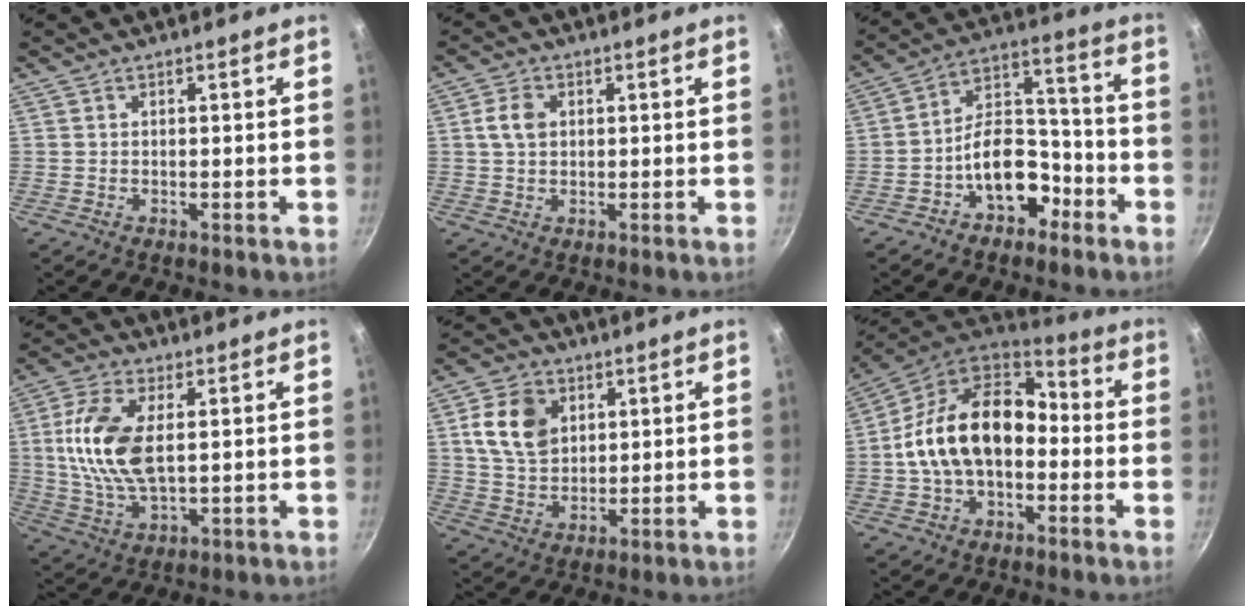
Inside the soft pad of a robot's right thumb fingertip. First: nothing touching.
{"total": 4.5, "force": [0.9, 3.3, 2.9], "torque": [-0.045, 0.005, 0.012]}
{"total": 12.6, "force": [-5.8, 8.0, 7.9], "torque": [-0.081, 0.080, -0.095]}
{"total": 13.4, "force": [2.0, 6.8, 11.4], "torque": [-0.227, 0.002, 0.038]}
{"total": 10.8, "force": [3.3, 8.0, 6.5], "torque": [-0.094, -0.007, 0.062]}
{"total": 18.7, "force": [-1.6, 12.5, 13.9], "torque": [-0.217, 0.054, -0.039]}